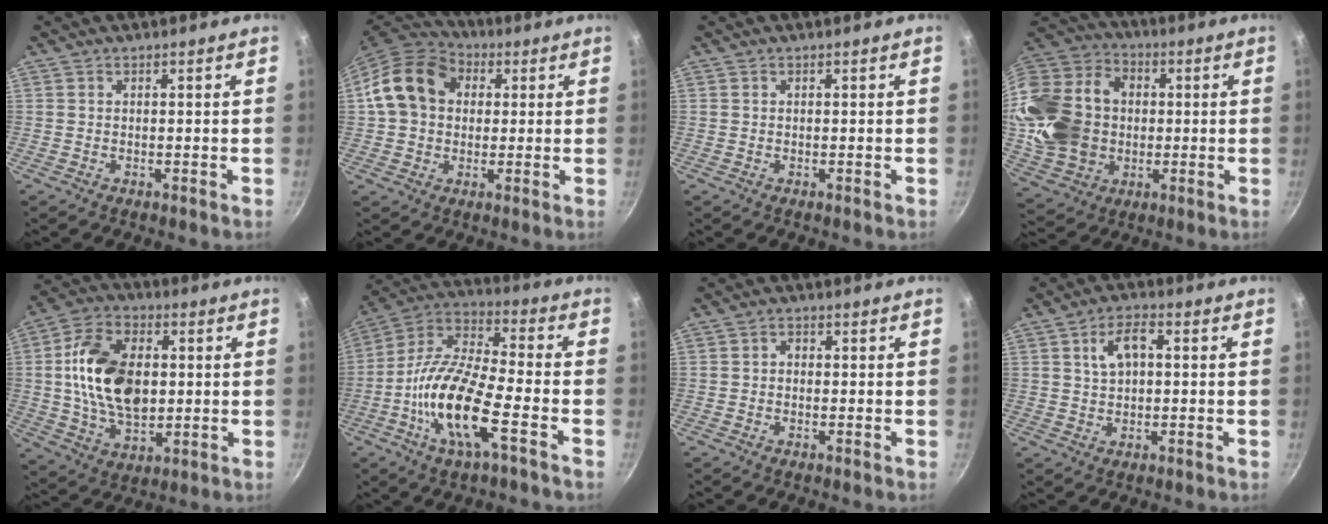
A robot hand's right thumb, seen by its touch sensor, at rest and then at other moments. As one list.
[{"total": 14.3, "force": [2.9, 11.4, 8.2], "torque": [-0.126, 0.025, 0.035]}, {"total": 0.0}, {"total": 24.0, "force": [0.6, 18.8, 14.8], "torque": [-0.275, 0.034, 0.022]}, {"total": 17.8, "force": [1.4, 11.4, 13.6], "torque": [-0.225, 0.006, 0.019]}, {"total": 16.5, "force": [-6.1, 5.0, 14.5], "torque": [-0.283, 0.037, -0.135]}, {"total": 1.6, "force": [-0.2, 1.3, 0.9], "torque": [-0.014, 0.009, -0.006]}, {"total": 6.1, "force": [1.2, 3.4, 4.9], "torque": [-0.075, 0.015, 0.021]}]